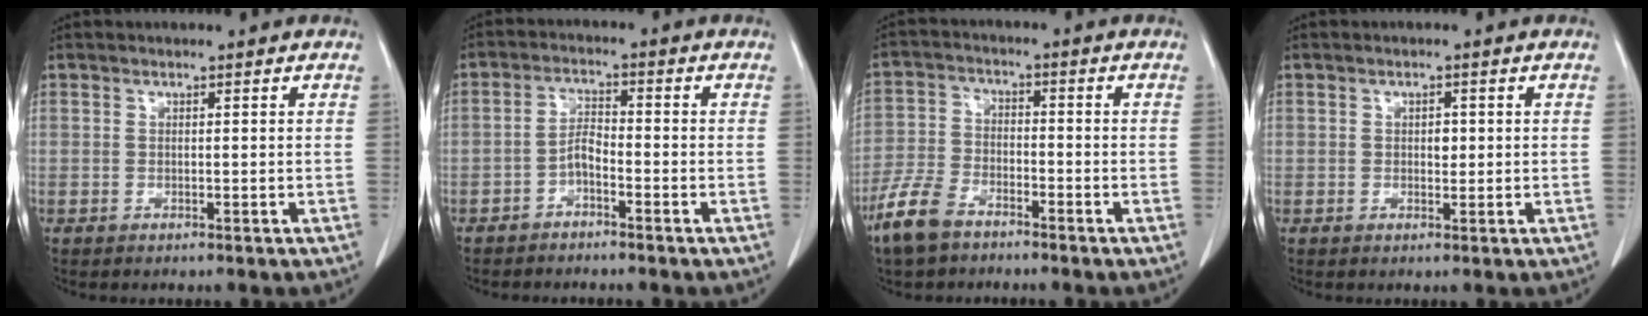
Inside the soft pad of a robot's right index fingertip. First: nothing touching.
{"total": 3.0, "force": [-1.9, 0.9, 2.1], "torque": [-0.041, 0.007, -0.039]}
{"total": 7.5, "force": [-5.5, 3.5, 3.7], "torque": [-0.093, -0.005, -0.112]}
{"total": 1.4, "force": [0.1, 0.9, 1.1], "torque": [-0.015, 0.001, 0.003]}